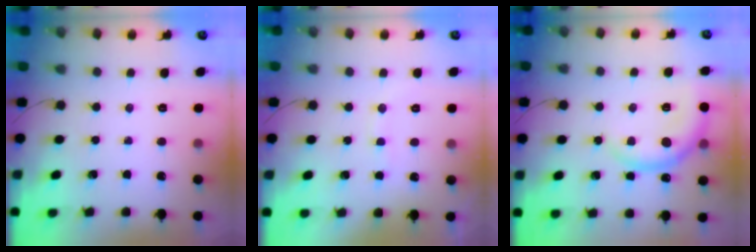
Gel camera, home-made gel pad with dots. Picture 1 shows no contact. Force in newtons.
{"total": 6.8, "press": 6.8, "slide": 0.9}
{"total": 8.7, "press": 8.7, "slide": 0.5}